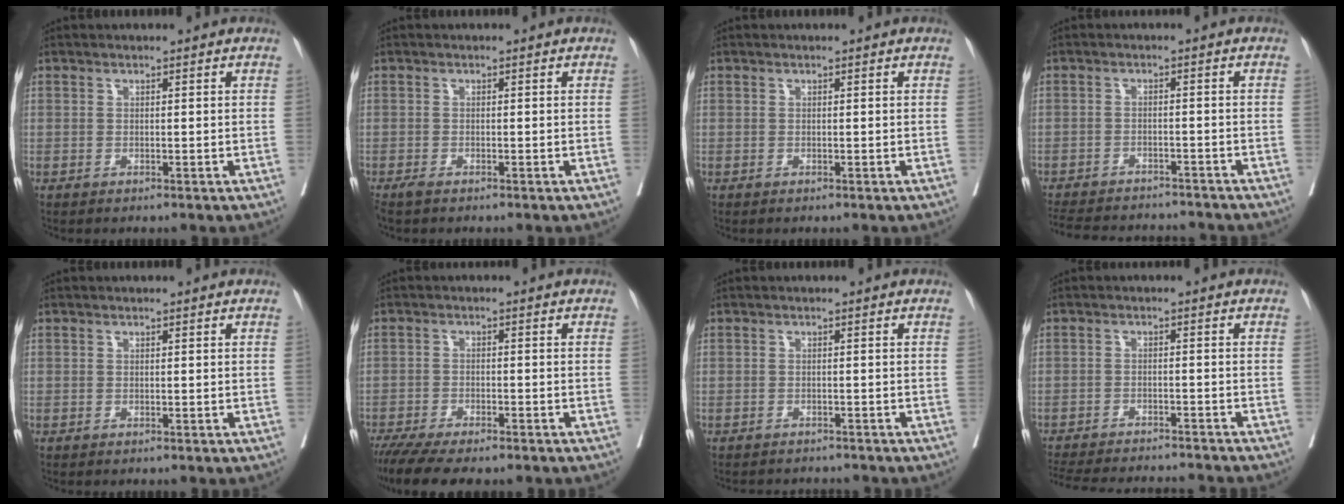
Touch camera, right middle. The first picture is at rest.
{"total": 1.2, "force": [-1.0, 0.2, 0.7], "torque": [-0.016, -0.006, -0.018]}
{"total": 0.0}
{"total": 14.9, "force": [-13.7, 3.3, 4.7], "torque": [-0.109, -0.007, -0.186]}
{"total": 0.0}
{"total": 10.2, "force": [-8.3, 2.3, 5.5], "torque": [-0.081, -0.011, -0.127]}
{"total": 4.2, "force": [-4.1, 1.1, 0.3], "torque": [0.004, -0.006, -0.055]}
{"total": 16.6, "force": [-15.5, 2.1, 5.6], "torque": [-0.125, -0.019, -0.214]}